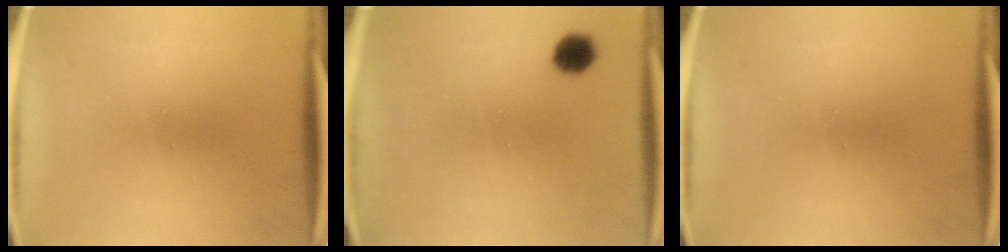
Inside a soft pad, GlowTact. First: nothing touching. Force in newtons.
{"total": 4.1}
{"total": 0.0}